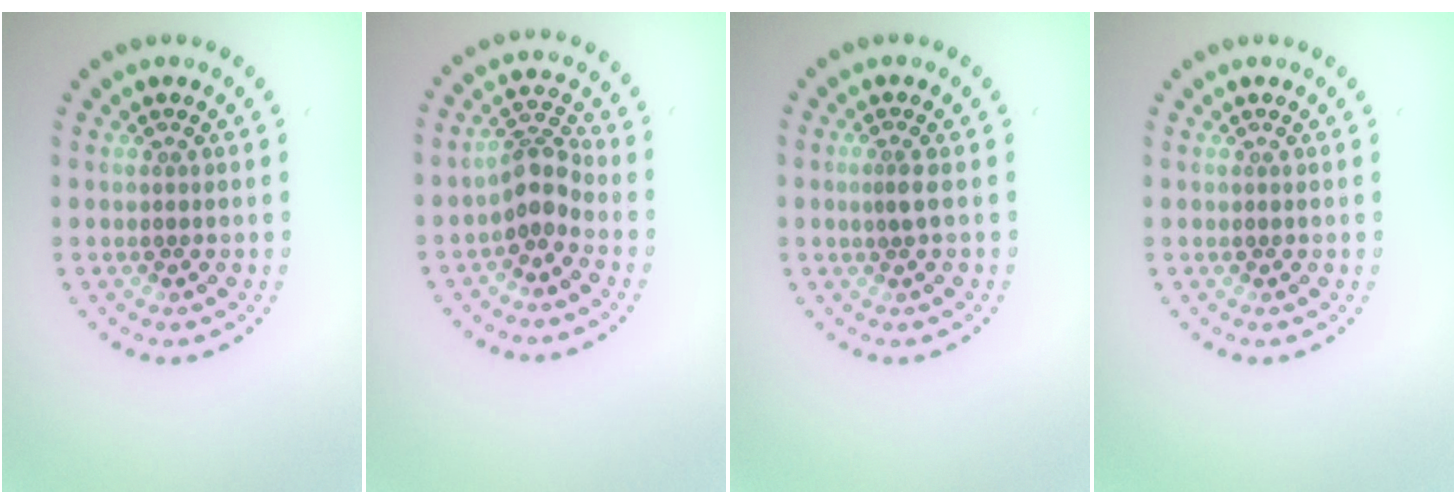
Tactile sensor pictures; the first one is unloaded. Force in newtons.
{"total": 2.6, "press": 2.0, "slide": 1.8}
{"total": 0.8, "press": 0.4, "slide": 0.7}
{"total": 0.0}